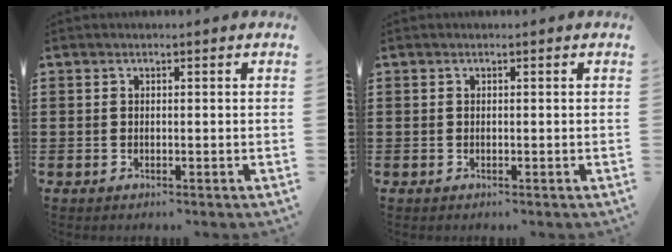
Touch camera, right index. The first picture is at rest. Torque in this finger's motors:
{"motor_torque": [1.07, 1.07, 0.00, 0.00]}